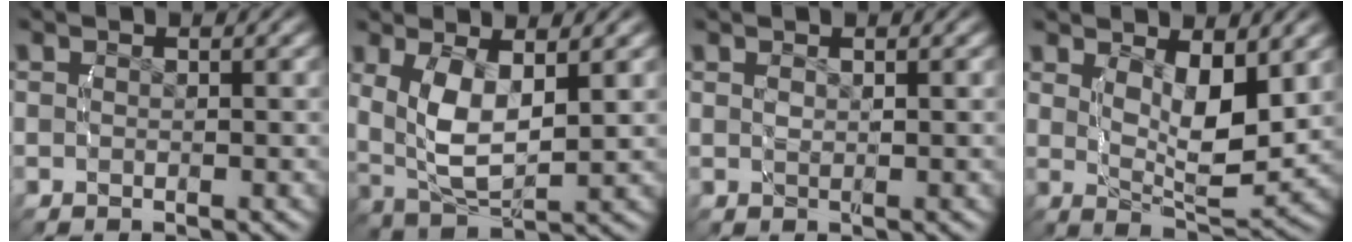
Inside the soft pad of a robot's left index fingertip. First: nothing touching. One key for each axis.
{"total": 6.7, "fx": 0.7, "fy": 4.2, "fz": 5.2, "tx": -0.125, "ty": -0.026, "tz": 0.028}
{"total": 0.8, "fx": 0.4, "fy": -0.2, "fz": 0.6, "tx": -0.005, "ty": 0.003, "tz": 0.010}
{"total": 5.5, "fx": 1.6, "fy": 1.6, "fz": 5.0, "tx": -0.081, "ty": -0.020, "tz": 0.033}